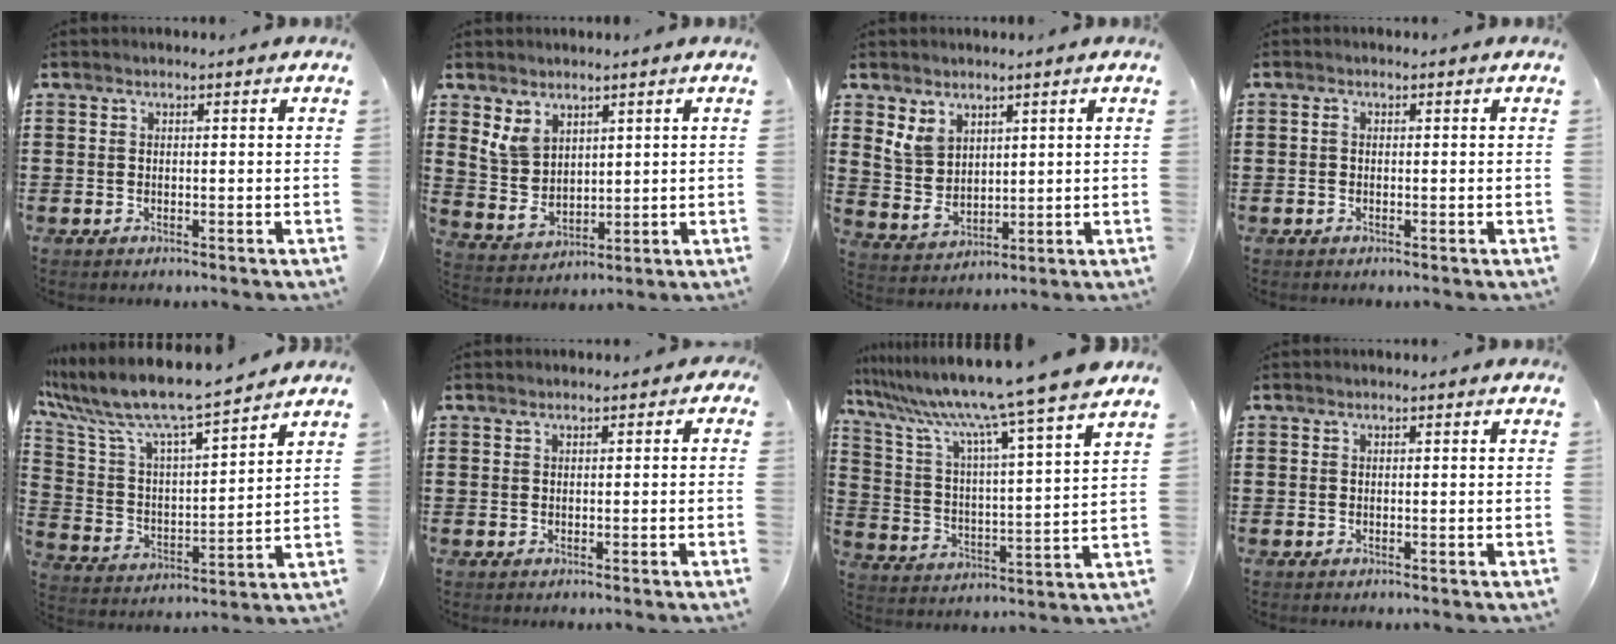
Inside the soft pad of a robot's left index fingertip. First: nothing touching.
{"total": 6.0, "force": [3.7, 3.9, 2.7], "torque": [-0.076, -0.004, 0.068]}
{"total": 5.7, "force": [3.4, 3.9, 2.4], "torque": [-0.070, -0.001, 0.064]}
{"total": 0.7, "force": [-0.2, 0.3, 0.6], "torque": [-0.013, -0.002, -0.004]}
{"total": 8.5, "force": [7.5, 0.5, 4.1], "torque": [-0.113, -0.053, 0.122]}
{"total": 0.5, "force": [-0.1, 0.4, 0.3], "torque": [-0.009, 0.002, -0.003]}
{"total": 10.4, "force": [8.8, -1.5, 5.4], "torque": [-0.142, -0.069, 0.136]}
{"total": 0.0}